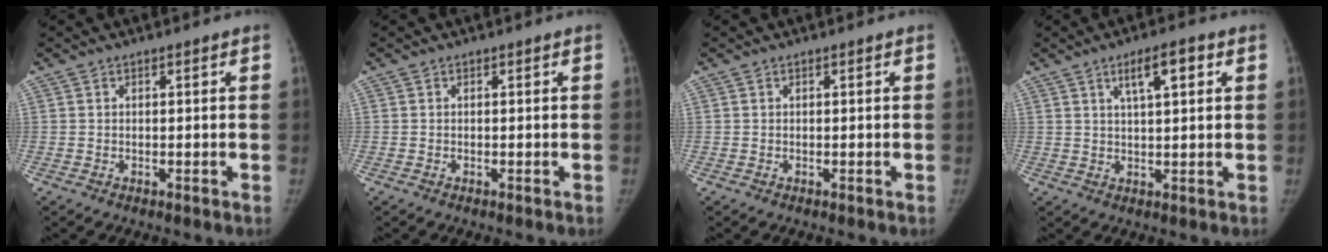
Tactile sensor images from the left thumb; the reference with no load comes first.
{"total": 0.0}
{"total": 0.0}
{"total": 6.0, "force": [2.6, 1.7, 5.1], "torque": [-0.078, -0.001, 0.043]}